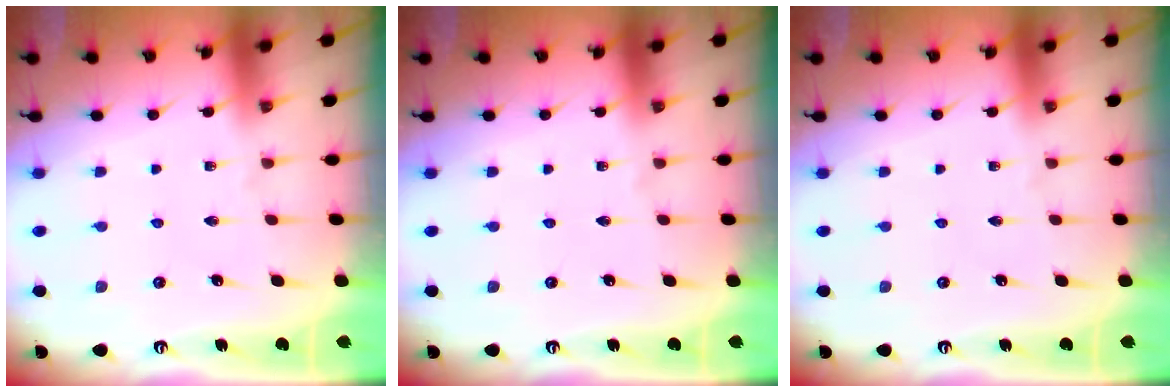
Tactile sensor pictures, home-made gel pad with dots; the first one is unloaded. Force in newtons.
{"total": 0.0}
{"total": 0.0}